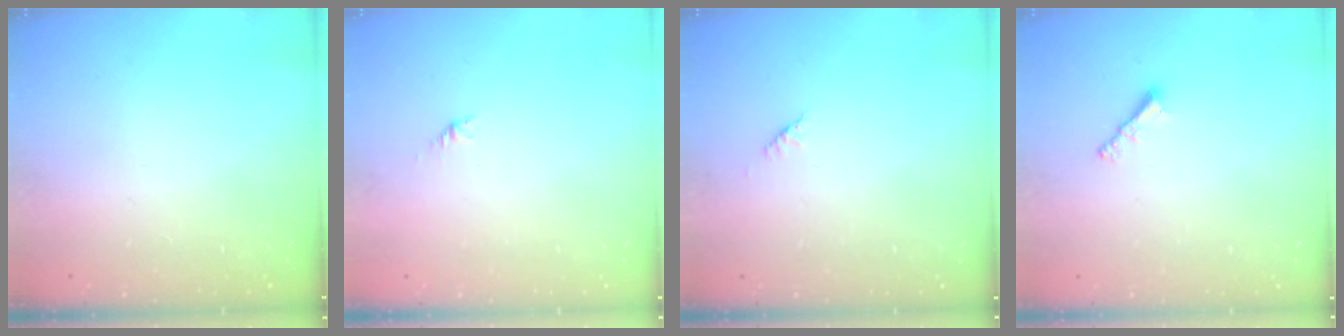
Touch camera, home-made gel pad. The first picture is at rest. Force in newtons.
{"total": 1.7, "press": 1.6, "slide": 0.7}
{"total": 1.4, "press": 1.3, "slide": 0.5}
{"total": 1.9, "press": 1.8, "slide": 0.5}